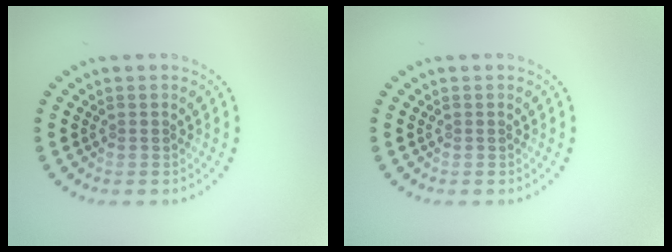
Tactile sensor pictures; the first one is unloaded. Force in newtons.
{"total": 0.0}